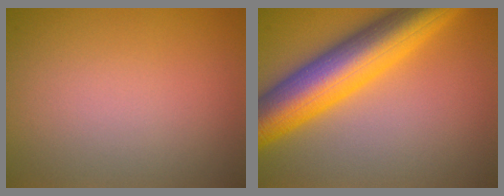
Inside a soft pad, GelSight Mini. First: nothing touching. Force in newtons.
{"total": 10.6, "press": 10.6, "slide": 0.2}